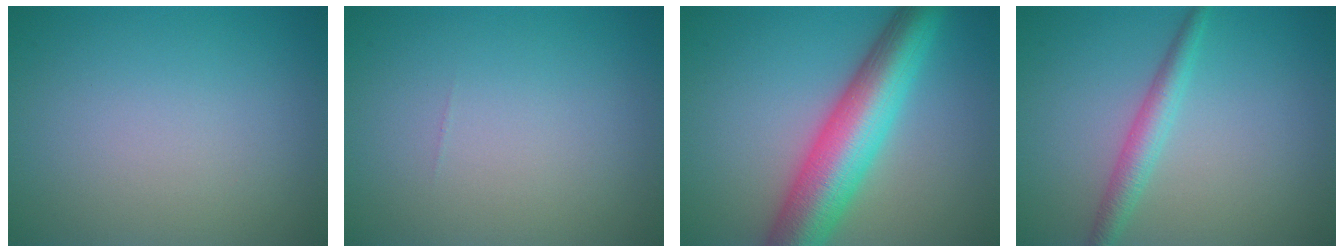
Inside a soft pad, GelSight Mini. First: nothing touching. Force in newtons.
{"total": 0.0}
{"total": 9.2, "press": 9.2, "slide": 0.3}
{"total": 2.5, "press": 2.5, "slide": 0.1}